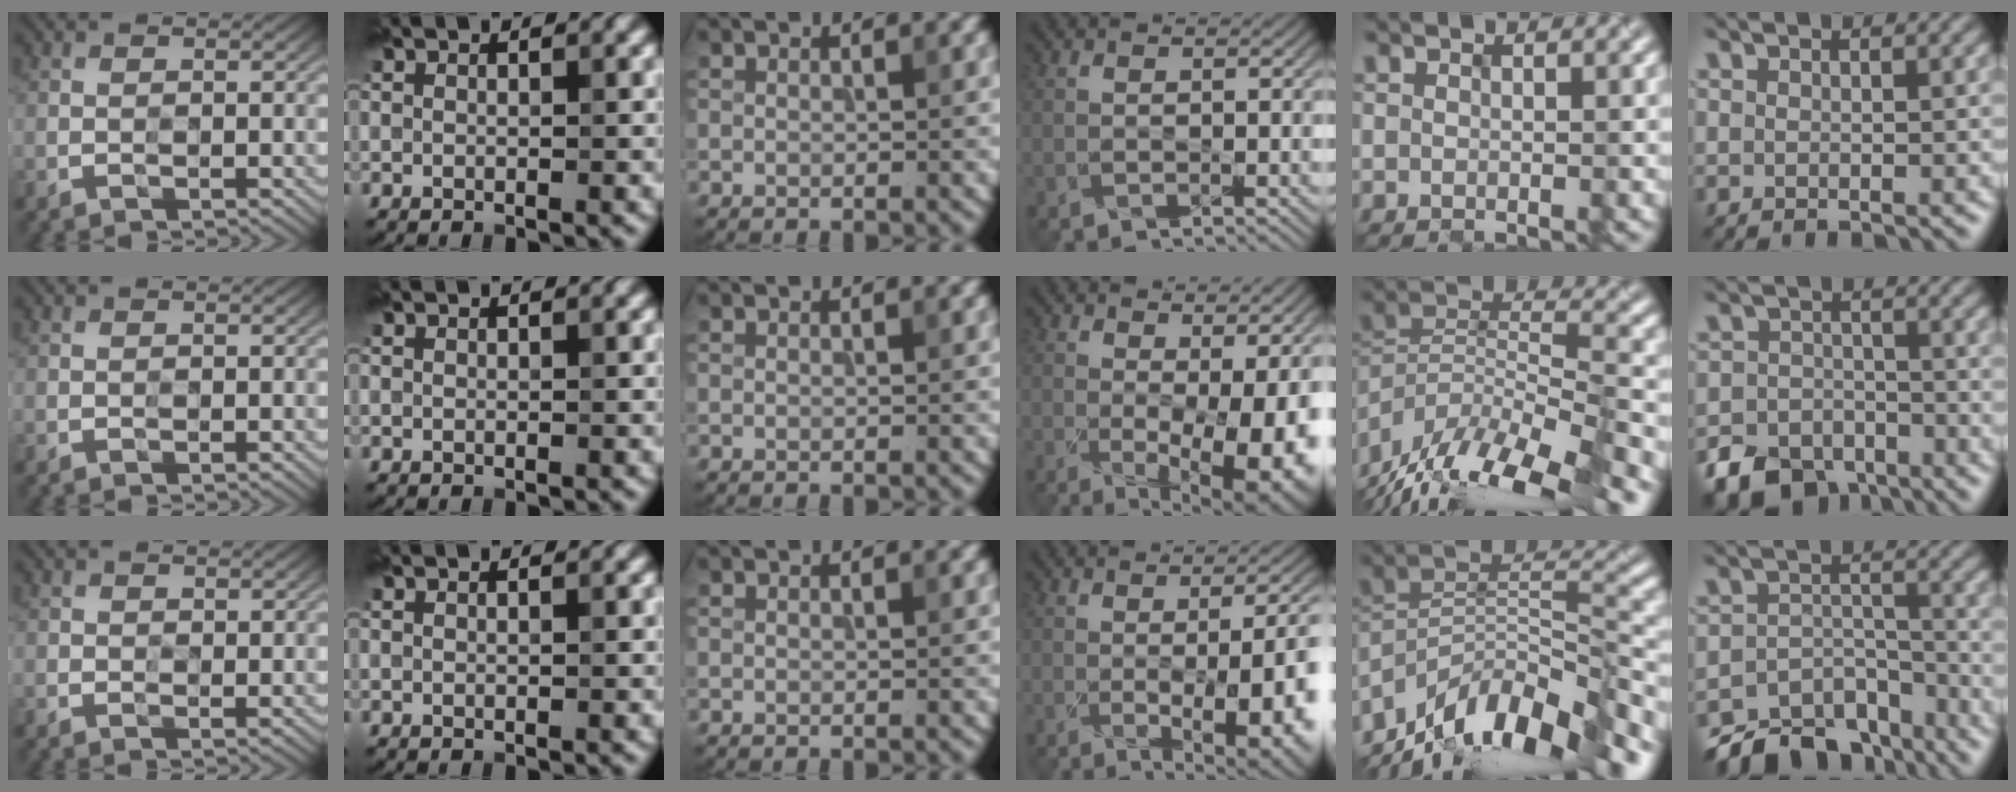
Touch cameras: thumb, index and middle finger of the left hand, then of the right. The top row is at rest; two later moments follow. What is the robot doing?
{"motion": "close", "object": "medicine box"}